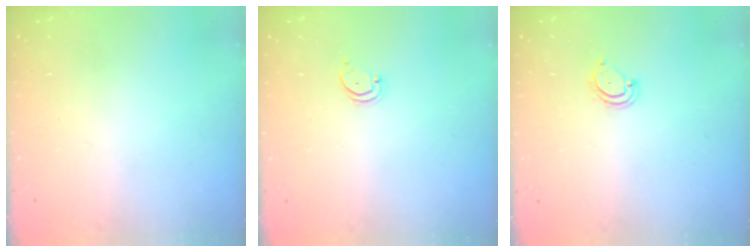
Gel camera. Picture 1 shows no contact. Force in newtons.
{"total": 1.8, "press": 1.7, "slide": 0.2}
{"total": 3.5, "press": 3.5, "slide": 0.3}